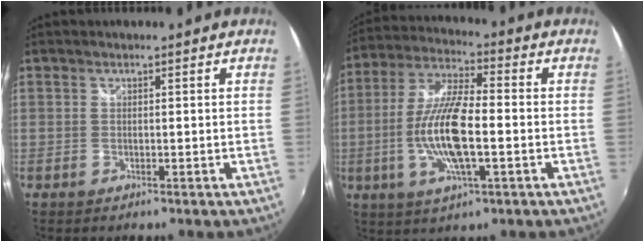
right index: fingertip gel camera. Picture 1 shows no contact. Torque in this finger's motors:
{"motor_torque": [2.03, -0.11, 1.06, 0.21]}